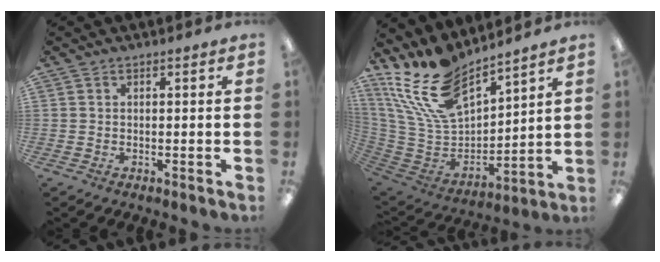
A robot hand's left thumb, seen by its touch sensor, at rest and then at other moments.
{"total": 20.1, "force": [14.9, 8.8, 10.4], "torque": [-0.243, -0.096, 0.273]}